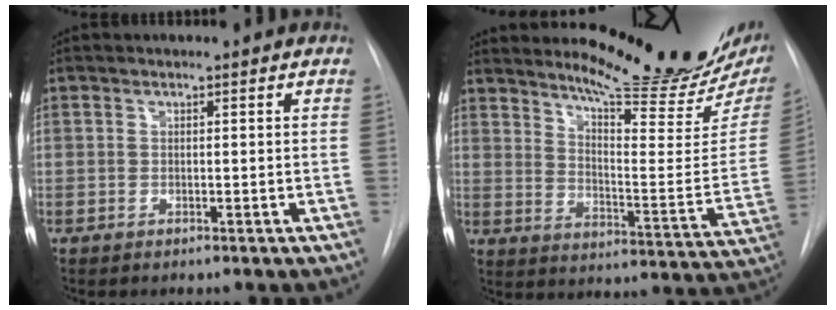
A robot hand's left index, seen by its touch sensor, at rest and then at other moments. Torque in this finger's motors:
{"motor_torque": [0.98, -1.16, 0.40, 0.04]}